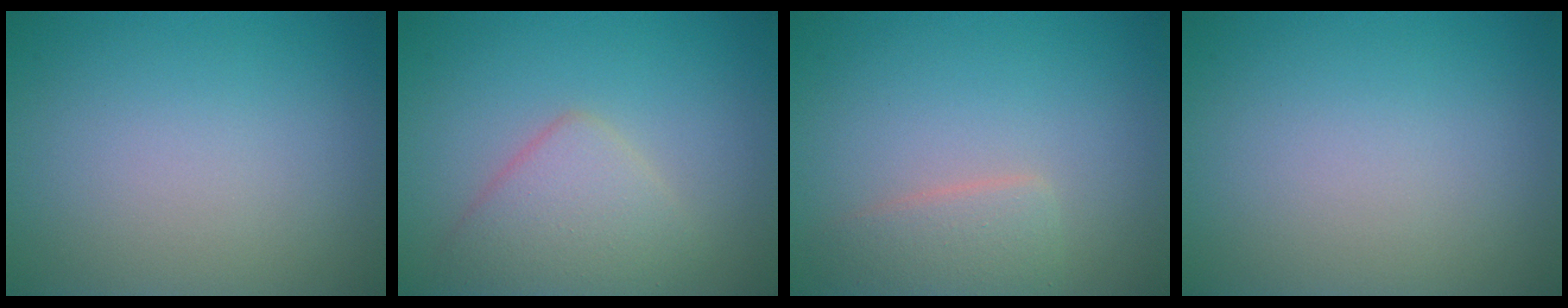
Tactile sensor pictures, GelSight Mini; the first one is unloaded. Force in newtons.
{"total": 3.8, "press": 3.8, "slide": 0.1}
{"total": 2.5, "press": 2.5, "slide": 0.1}
{"total": 0.0}